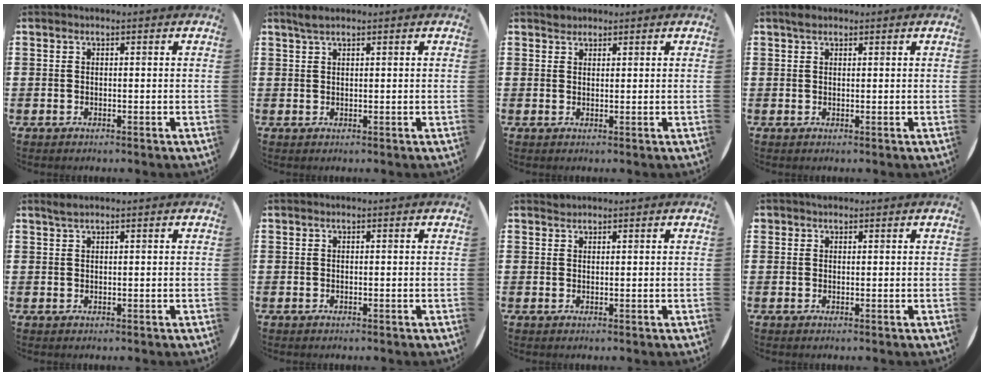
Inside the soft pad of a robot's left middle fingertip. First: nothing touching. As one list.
[{"total": 1.4, "force": [1.1, 0.2, 0.8], "torque": [-0.017, 0.003, 0.020]}, {"total": 1.2, "force": [1.2, 0.4, -0.2], "torque": [0.010, -0.001, 0.021]}, {"total": 1.4, "force": [1.1, 0.6, 0.6], "torque": [-0.005, 0.003, 0.018]}, {"total": 1.0, "force": [0.9, -0.1, 0.4], "torque": [-0.009, 0.002, 0.016]}, {"total": 0.0}, {"total": 0.7, "force": [0.6, 0.1, -0.1], "torque": [0.002, 0.003, 0.012]}, {"total": 0.7, "force": [0.6, 0.4, -0.1], "torque": [0.001, 0.004, 0.012]}]